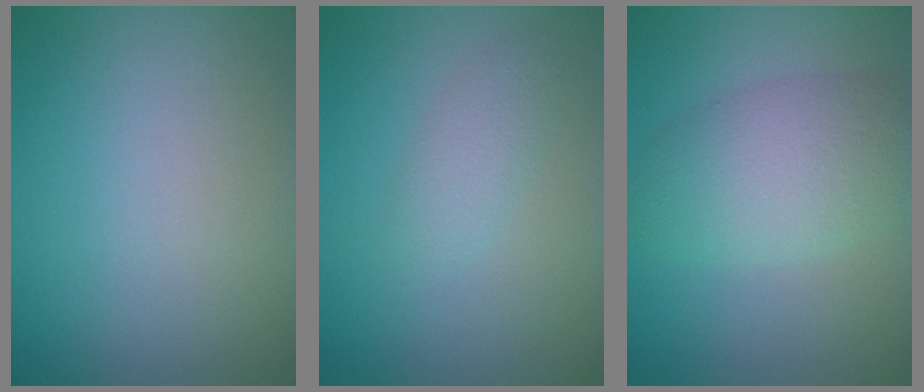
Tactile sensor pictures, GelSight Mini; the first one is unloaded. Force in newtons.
{"total": 1.8, "press": 1.8, "slide": 0.1}
{"total": 5.5, "press": 5.5, "slide": 0.3}